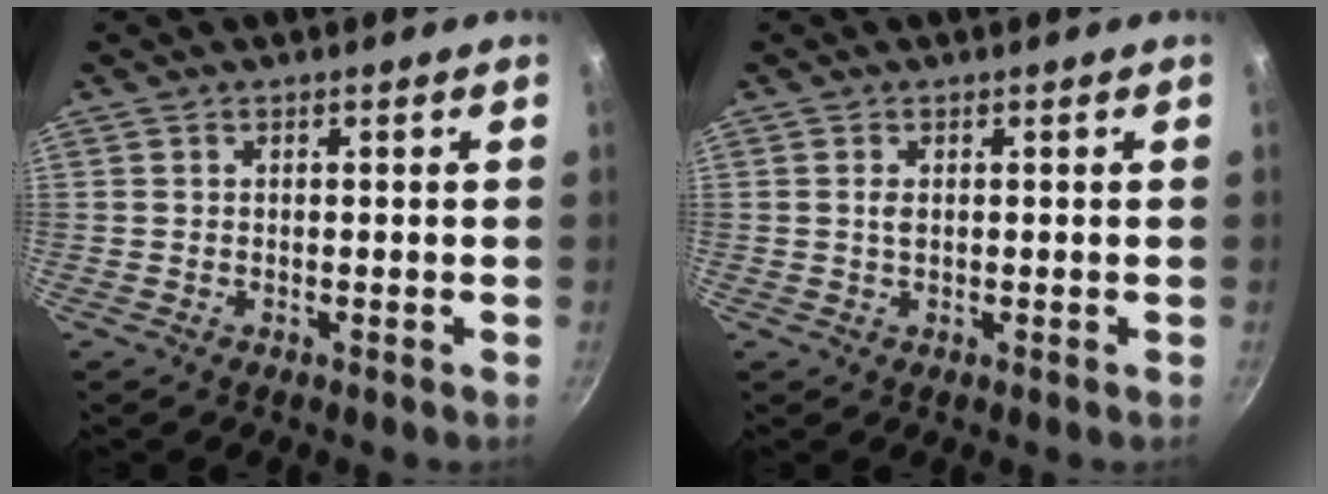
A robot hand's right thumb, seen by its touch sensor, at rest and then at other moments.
{"total": 1.3, "force": [0.2, 0.7, 1.1], "torque": [-0.020, 0.000, 0.003]}